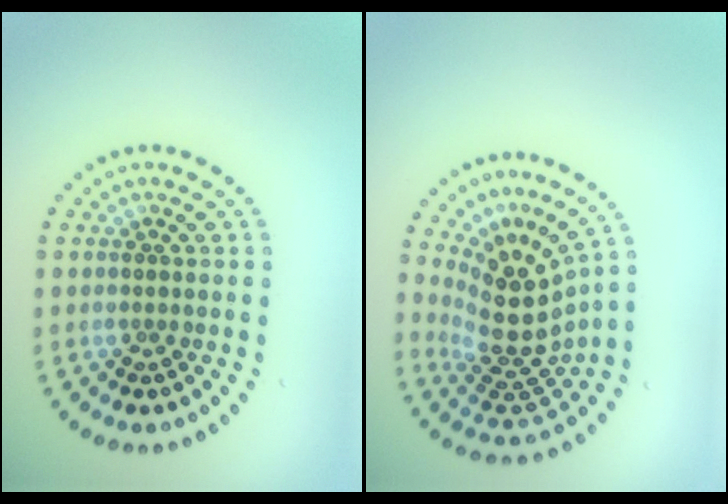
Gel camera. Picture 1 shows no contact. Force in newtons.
{"total": 5.5, "press": 4.0, "slide": 3.8}